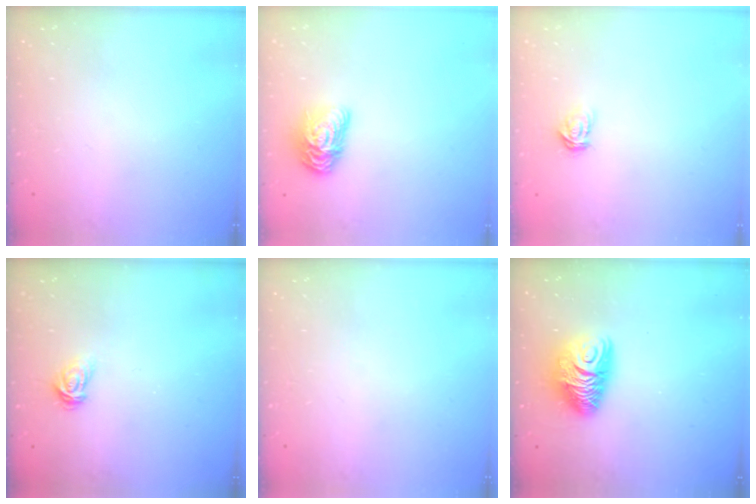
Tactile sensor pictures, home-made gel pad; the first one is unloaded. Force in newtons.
{"total": 11.2, "press": 11.2, "slide": 0.4}
{"total": 3.4, "press": 3.4, "slide": 0.4}
{"total": 4.4, "press": 4.4, "slide": 0.5}
{"total": 0.0}
{"total": 10.4, "press": 10.4, "slide": 1.2}